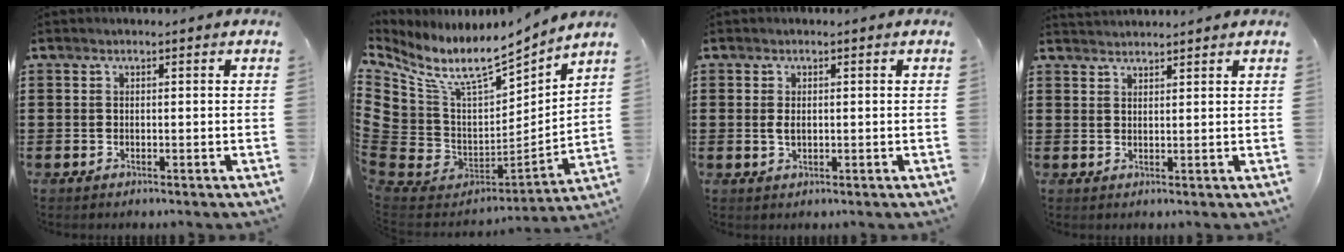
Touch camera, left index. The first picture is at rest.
{"total": 9.4, "force": [7.3, 4.0, 4.4], "torque": [-0.125, -0.055, 0.128]}
{"total": 1.6, "force": [0.2, 0.8, 1.4], "torque": [-0.038, 0.001, 0.001]}
{"total": 1.9, "force": [1.9, -0.1, -0.1], "torque": [-0.001, 0.000, 0.037]}